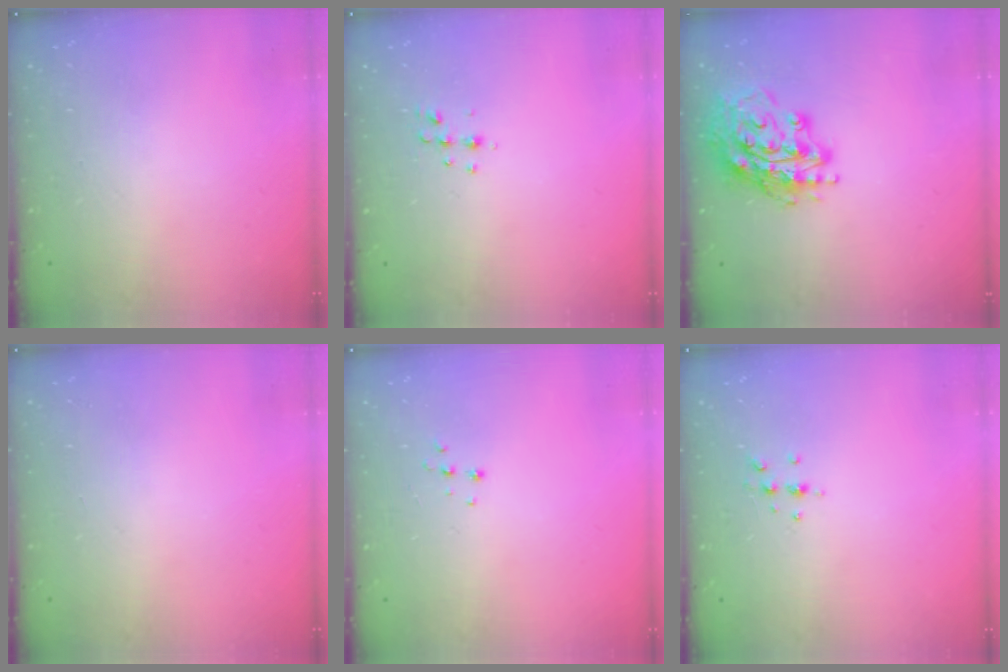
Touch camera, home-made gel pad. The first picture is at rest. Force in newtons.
{"total": 4.9, "press": 4.8, "slide": 1.0}
{"total": 16.9, "press": 16.8, "slide": 1.5}
{"total": 0.0}
{"total": 4.9, "press": 4.9, "slide": 0.7}
{"total": 5.2, "press": 5.1, "slide": 0.9}